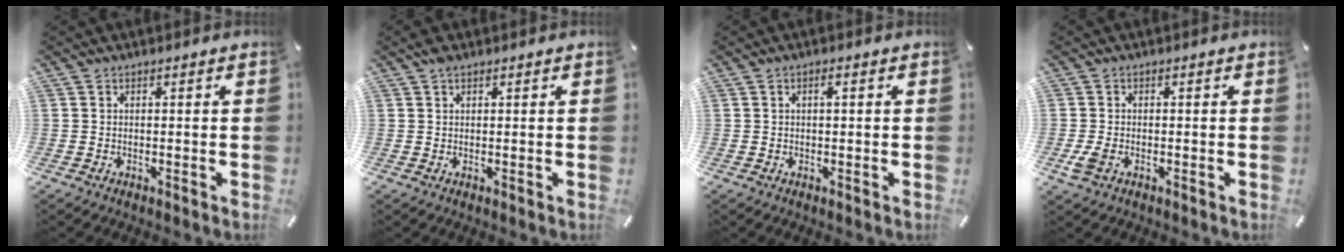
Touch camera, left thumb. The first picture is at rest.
{"total": 1.7, "force": [1.1, 0.9, 1.0], "torque": [-0.023, 0.002, 0.020]}
{"total": 1.3, "force": [0.3, 0.5, 1.1], "torque": [-0.022, 0.004, 0.003]}
{"total": 2.8, "force": [-0.9, 1.9, 1.8], "torque": [-0.052, -0.005, -0.020]}